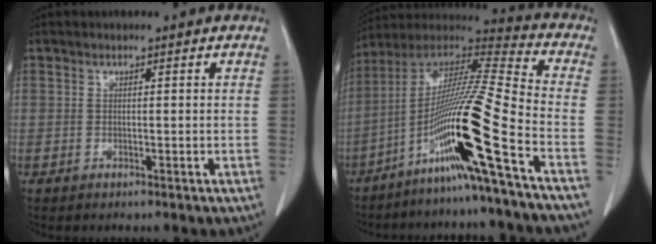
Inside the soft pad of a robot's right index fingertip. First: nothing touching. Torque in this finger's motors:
{"motor_torque": [2.09, 0.01, 0.48, 0.16]}